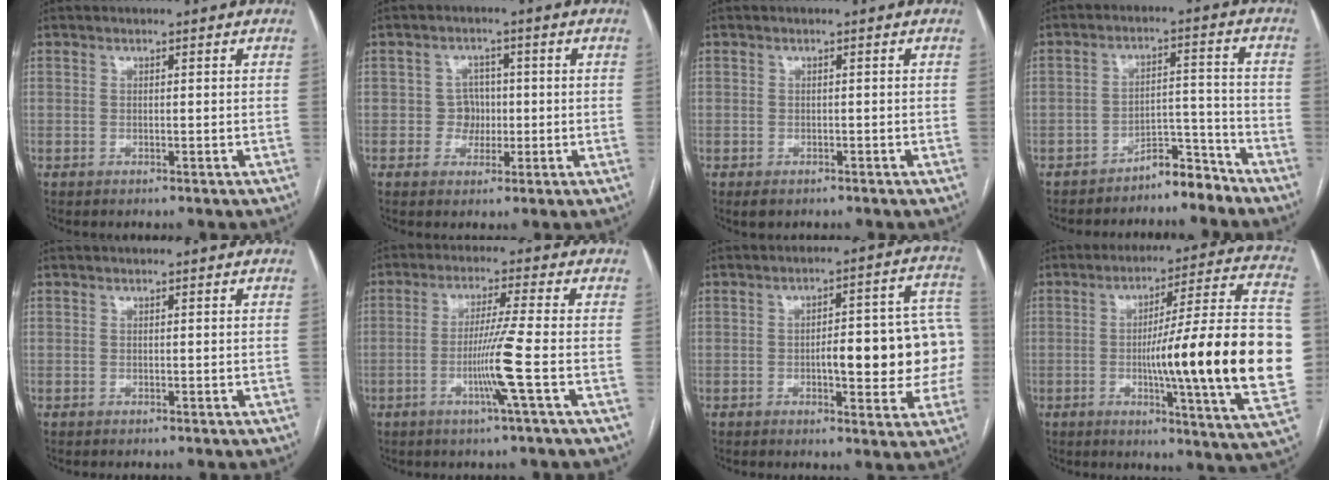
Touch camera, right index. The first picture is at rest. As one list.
[{"total": 3.2, "force": [-0.4, 3.1, 0.8], "torque": [-0.001, 0.011, -0.003]}, {"total": 1.5, "force": [-1.1, 1.0, 0.5], "torque": [-0.009, 0.000, -0.012]}, {"total": 5.1, "force": [-4.7, 1.4, 1.0], "torque": [-0.003, 0.025, -0.076]}, {"total": 0.0}, {"total": 7.6, "force": [-2.3, -2.0, 7.0], "torque": [-0.130, -0.011, -0.047]}, {"total": 15.1, "force": [-1.4, 4.1, 14.5], "torque": [-0.155, 0.040, -0.011]}, {"total": 24.9, "force": [-2.5, 0.1, 24.8], "torque": [-0.285, 0.008, -0.040]}]